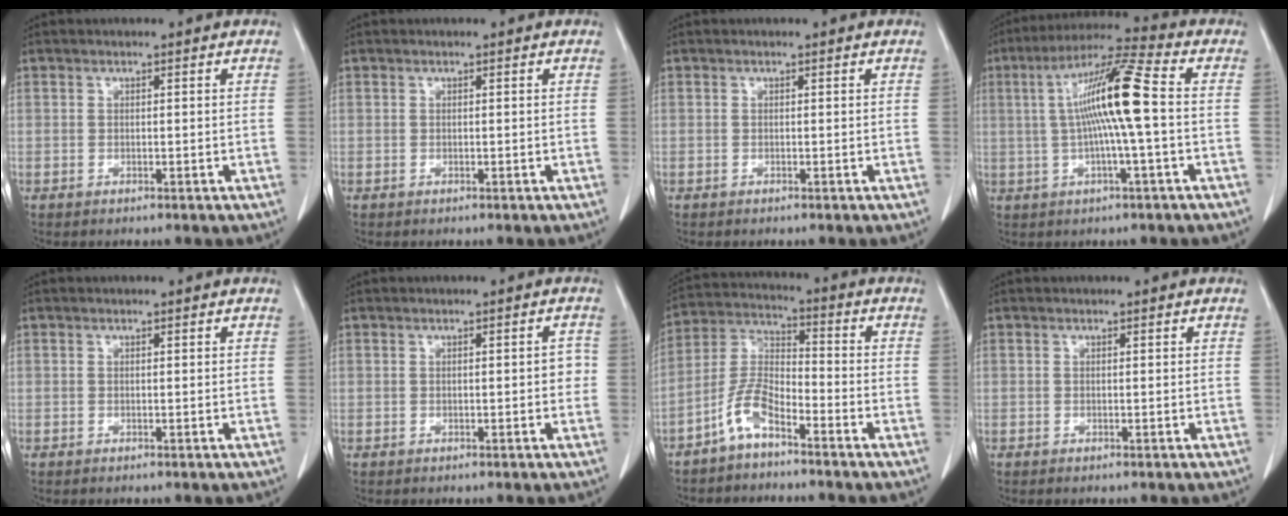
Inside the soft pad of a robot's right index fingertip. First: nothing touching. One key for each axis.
{"total": 0.0}
{"total": 0.0}
{"total": 12.1, "fx": 0.6, "fy": -0.1, "fz": 12.0, "tx": -0.223, "ty": 0.020, "tz": 0.003}
{"total": 0.0}
{"total": 1.7, "fx": -0.1, "fy": 0.6, "fz": 1.6, "tx": -0.014, "ty": 0.003, "tz": -0.002}
{"total": 7.0, "fx": -4.8, "fy": 2.1, "fz": 4.7, "tx": -0.113, "ty": 0.007, "tz": -0.102}
{"total": 0.0}